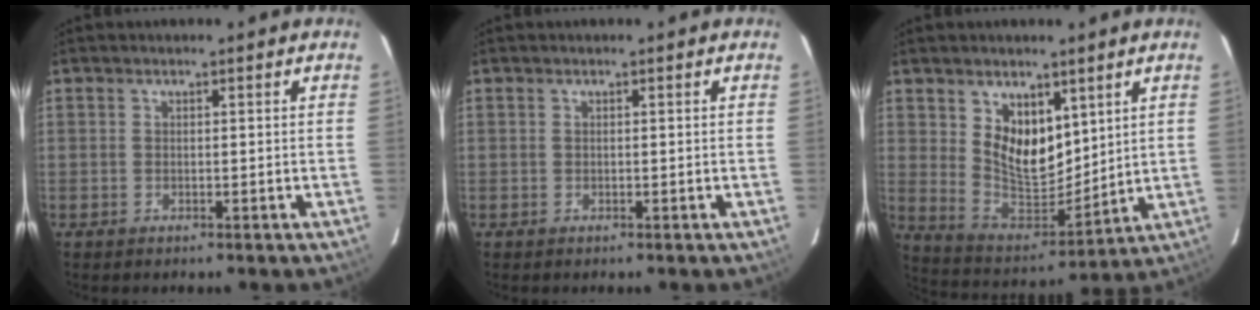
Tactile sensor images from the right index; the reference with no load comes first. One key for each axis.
{"total": 0.0}
{"total": 11.9, "fx": 5.3, "fy": 7.3, "fz": 7.8, "tx": -0.135, "ty": -0.006, "tz": 0.117}